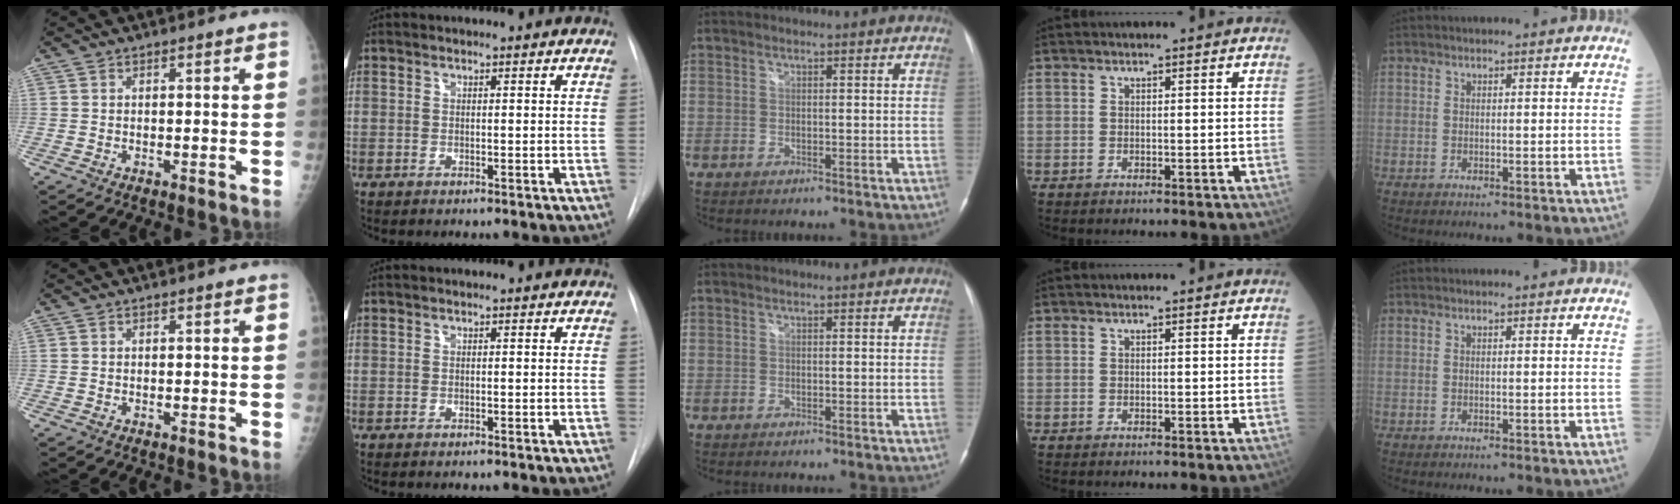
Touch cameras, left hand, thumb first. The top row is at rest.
{}